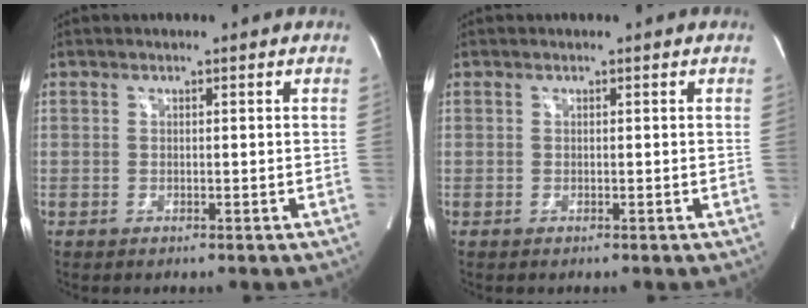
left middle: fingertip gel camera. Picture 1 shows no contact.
{"total": 0.0}